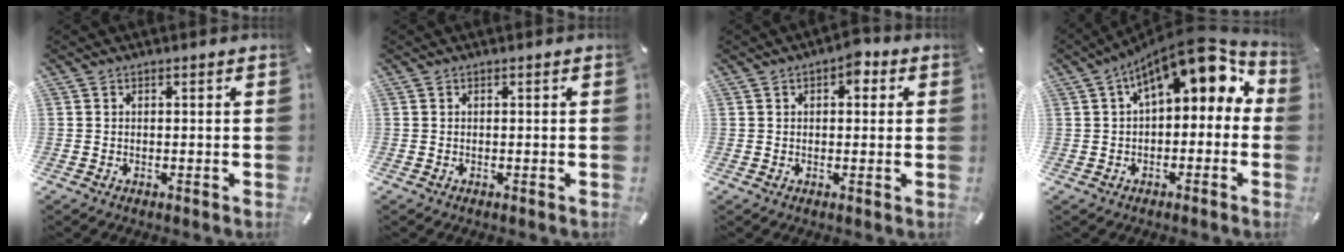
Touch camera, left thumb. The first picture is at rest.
{"total": 0.0}
{"total": 3.5, "force": [1.2, 2.4, 2.3], "torque": [-0.025, 0.002, 0.013]}
{"total": 12.5, "force": [6.1, 5.4, 9.4], "torque": [-0.142, -0.041, 0.104]}